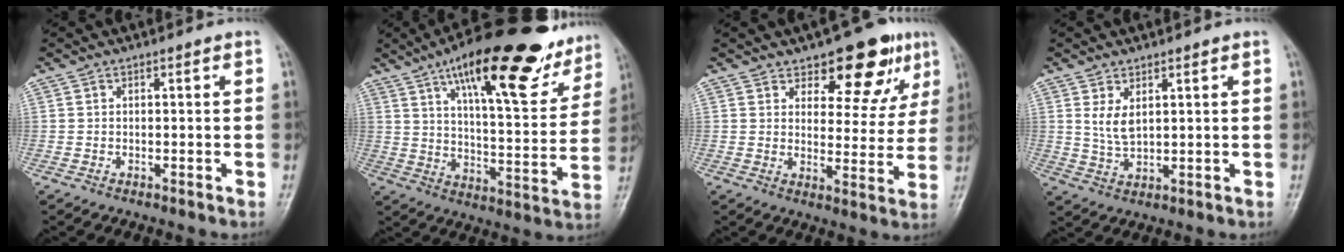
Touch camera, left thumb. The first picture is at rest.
{"total": 26.1, "force": [16.3, 8.5, 18.5], "torque": [-0.231, -0.042, 0.245]}
{"total": 12.5, "force": [7.9, 6.2, 7.6], "torque": [-0.043, -0.041, 0.108]}
{"total": 4.3, "force": [1.6, 2.4, 3.2], "torque": [-0.054, -0.014, 0.038]}